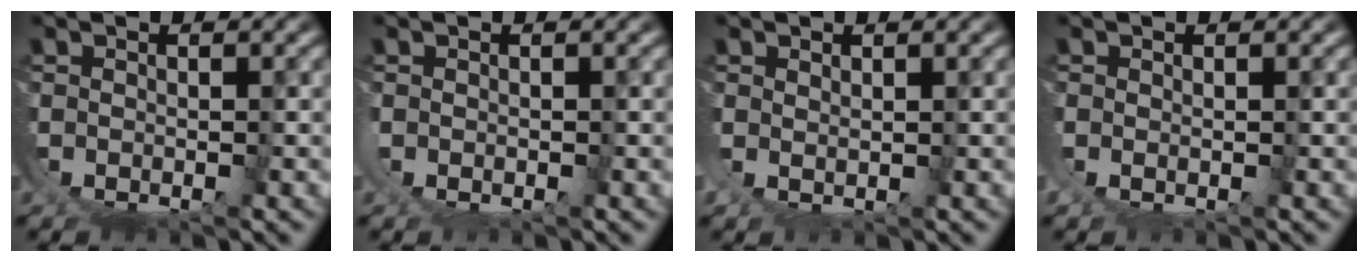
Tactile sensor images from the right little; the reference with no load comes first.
{"total": 0.7, "force": [0.2, -0.3, 0.5], "torque": [-0.016, -0.006, 0.008]}
{"total": 1.4, "force": [1.2, -0.5, 0.5], "torque": [-0.012, -0.003, 0.028]}
{"total": 0.9, "force": [0.3, 0.3, 0.8], "torque": [-0.026, -0.005, 0.007]}